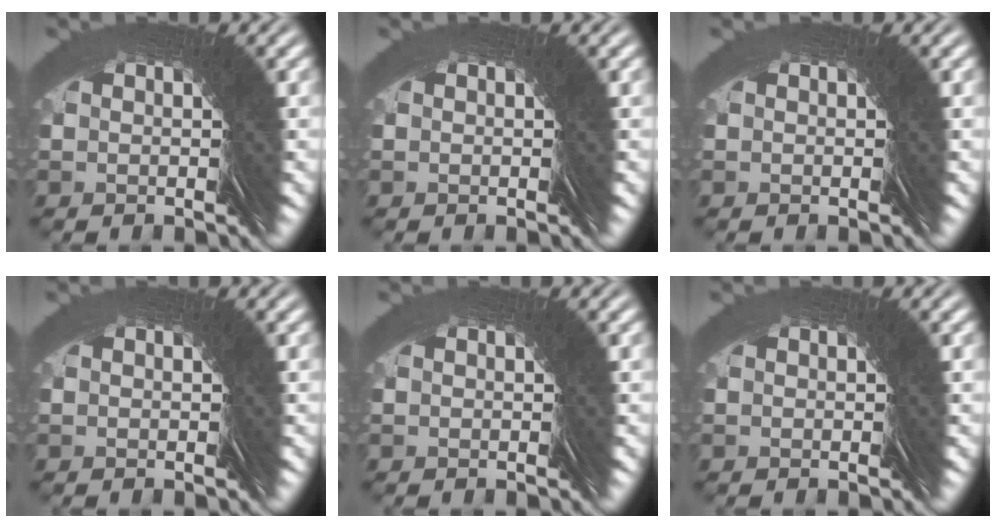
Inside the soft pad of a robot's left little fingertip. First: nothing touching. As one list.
[{"total": 0.0}, {"total": 0.0}, {"total": 0.0}, {"total": 0.0}, {"total": 0.0}]